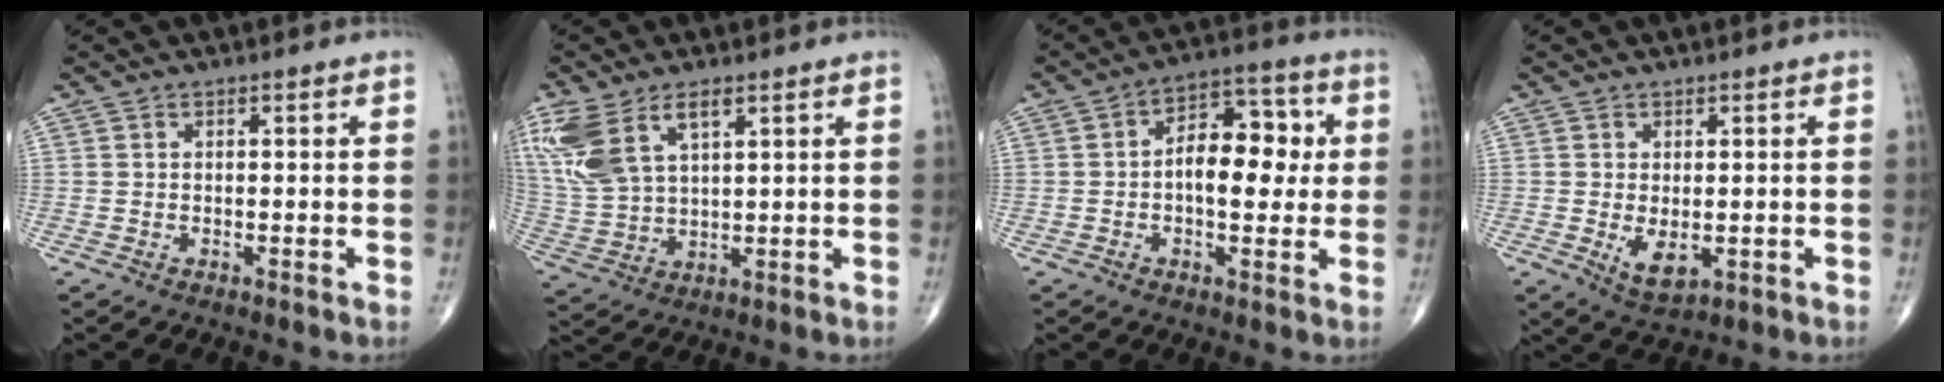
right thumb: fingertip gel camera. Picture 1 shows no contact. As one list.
[{"total": 12.8, "force": [6.4, 6.2, 9.1], "torque": [-0.206, -0.008, 0.139]}, {"total": 11.1, "force": [0.4, 6.3, 9.1], "torque": [-0.111, 0.023, 0.002]}, {"total": 4.7, "force": [-0.7, 2.5, 4.0], "torque": [-0.061, -0.013, 0.001]}]